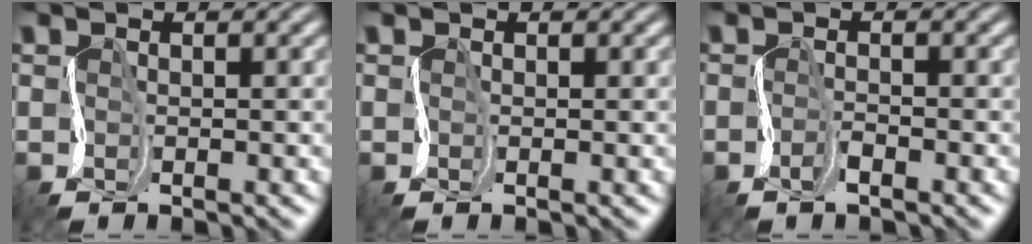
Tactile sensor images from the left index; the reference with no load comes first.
{"total": 0.0}
{"total": 0.7, "force": [-0.6, 0.3, 0.4], "torque": [-0.012, 0.004, -0.013]}